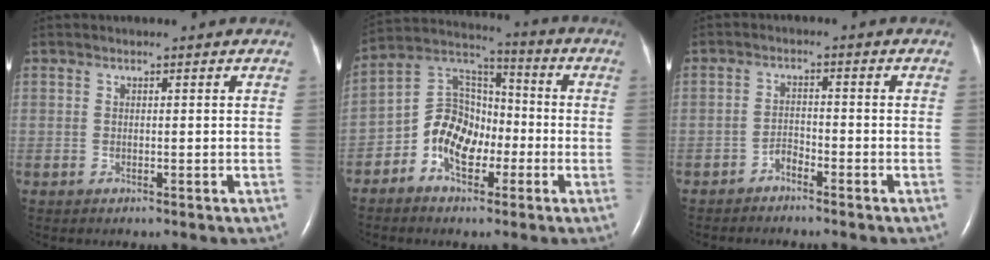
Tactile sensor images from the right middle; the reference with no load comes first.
{"total": 10.0, "force": [-3.8, 6.8, 6.3], "torque": [-0.133, 0.035, -0.071]}
{"total": 1.9, "force": [-1.7, 0.5, 0.6], "torque": [-0.009, 0.001, -0.032]}